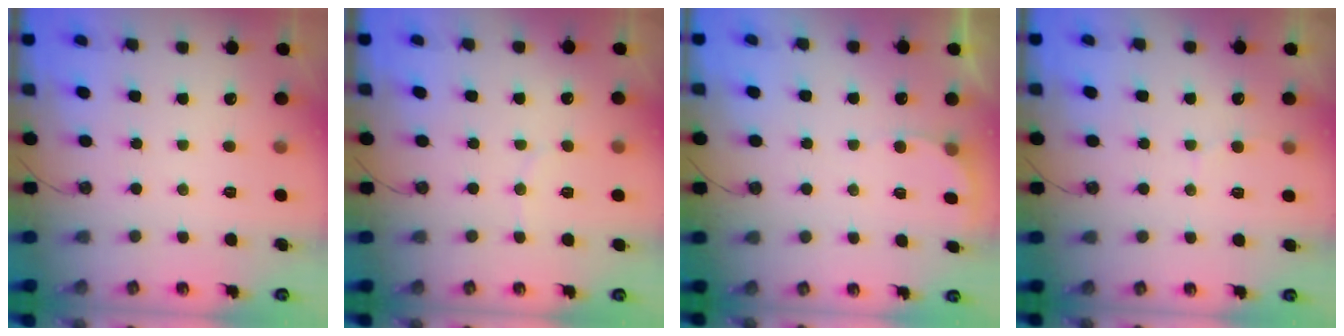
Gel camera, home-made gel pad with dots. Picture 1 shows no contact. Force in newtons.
{"total": 3.8, "press": 3.6, "slide": 1.2}
{"total": 3.1, "press": 2.8, "slide": 1.3}
{"total": 4.6, "press": 4.6, "slide": 0.4}